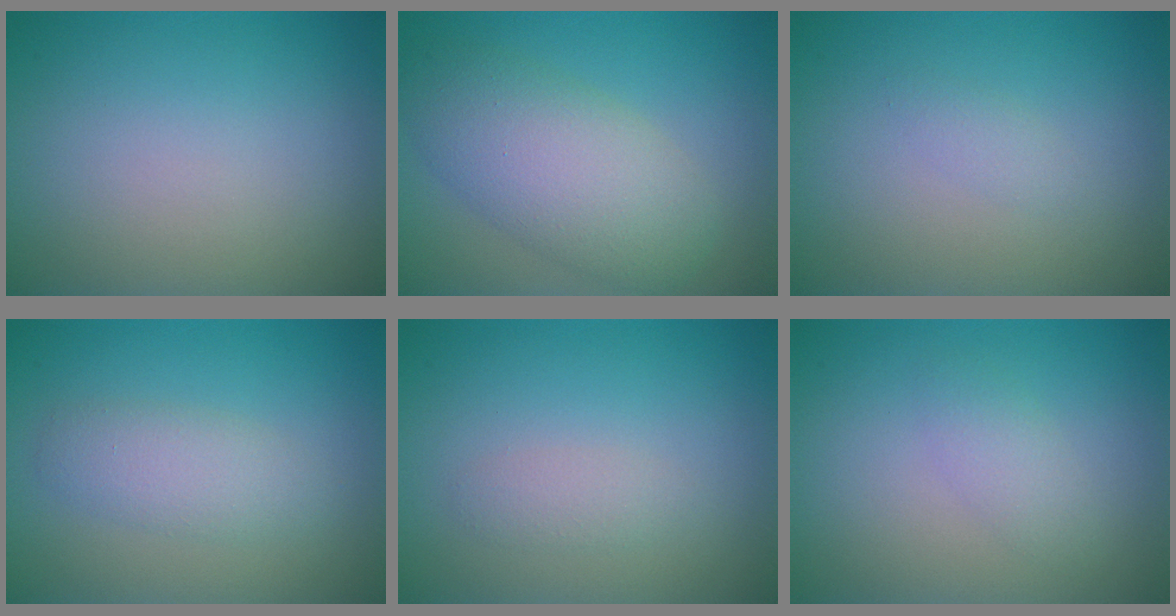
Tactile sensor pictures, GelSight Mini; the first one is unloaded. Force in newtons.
{"total": 6.5, "press": 6.5, "slide": 0.1}
{"total": 0.8, "press": 0.8, "slide": 0.1}
{"total": 2.7, "press": 2.7, "slide": 0.2}
{"total": 1.3, "press": 1.3, "slide": 0.0}
{"total": 1.5, "press": 1.5, "slide": 0.0}